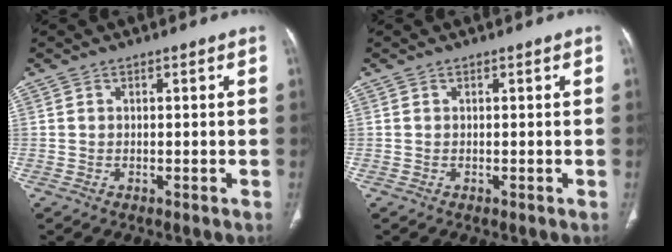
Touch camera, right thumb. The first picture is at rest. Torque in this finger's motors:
{"motor_torque": [-0.15, 0.15, 0.00, 0.00, 0.00]}